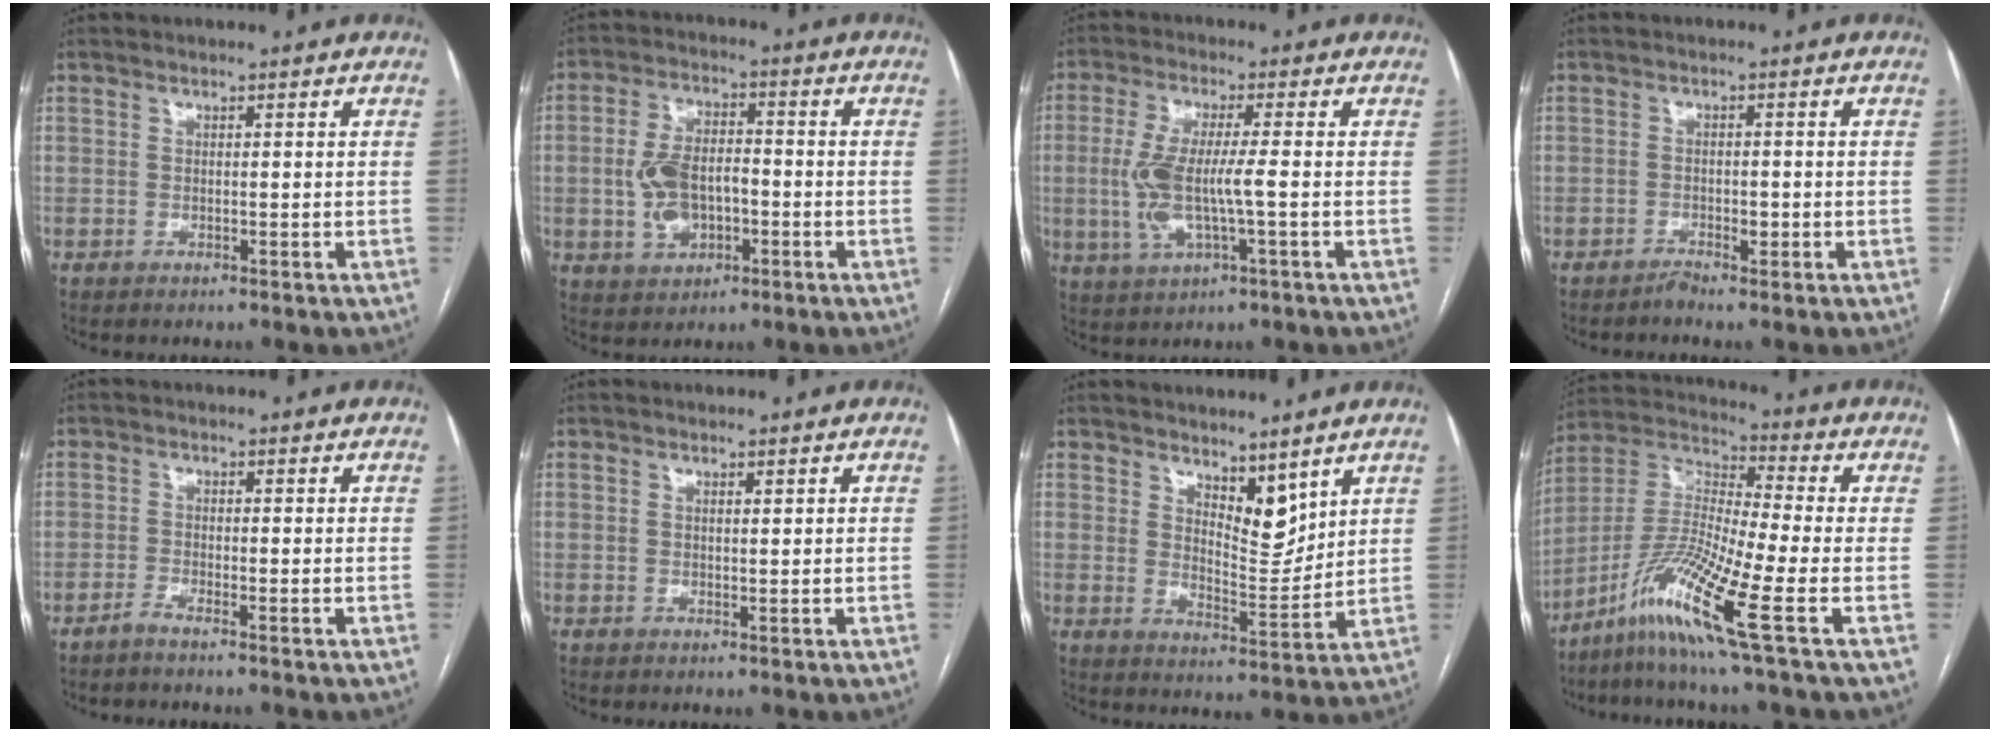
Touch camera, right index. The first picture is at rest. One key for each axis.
{"total": 8.4, "fx": -1.6, "fy": 4.9, "fz": 6.6, "tx": -0.137, "ty": 0.013, "tz": -0.022}
{"total": 8.4, "fx": -1.0, "fy": 1.4, "fz": 8.2, "tx": -0.183, "ty": 0.002, "tz": -0.018}
{"total": 1.6, "fx": -1.1, "fy": 0.5, "fz": 1.0, "tx": -0.013, "ty": 0.002, "tz": -0.018}
{"total": 1.4, "fx": -1.3, "fy": -0.3, "fz": 0.6, "tx": -0.014, "ty": -0.001, "tz": -0.030}
{"total": 0.6, "fx": 0.4, "fy": 0.1, "fz": 0.5, "tx": -0.008, "ty": -0.002, "tz": 0.006}
{"total": 6.6, "fx": 4.9, "fy": 2.6, "fz": 3.6, "tx": -0.056, "ty": -0.013, "tz": 0.090}
{"total": 15.1, "fx": -7.1, "fy": -0.6, "fz": 13.3, "tx": -0.276, "ty": -0.023, "tz": -0.143}